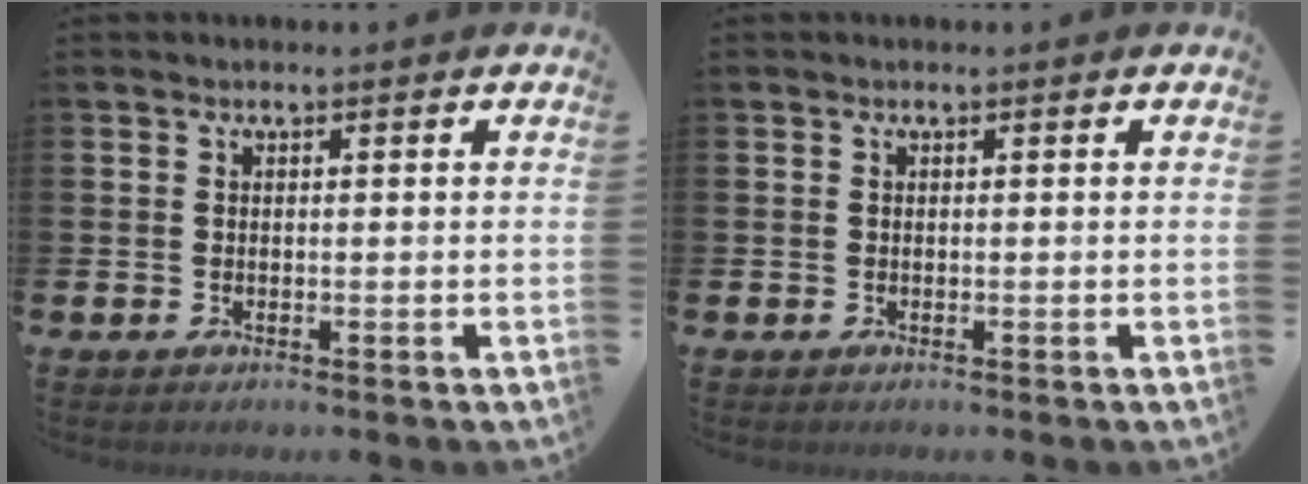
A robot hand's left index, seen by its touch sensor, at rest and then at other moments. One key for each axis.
{"total": 0.0}